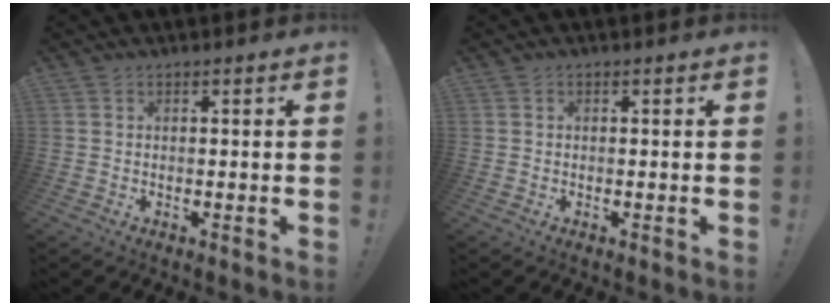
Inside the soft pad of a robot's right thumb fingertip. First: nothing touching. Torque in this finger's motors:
{"motor_torque": [0.33, 0.06, -0.07, -0.29, 0.00]}